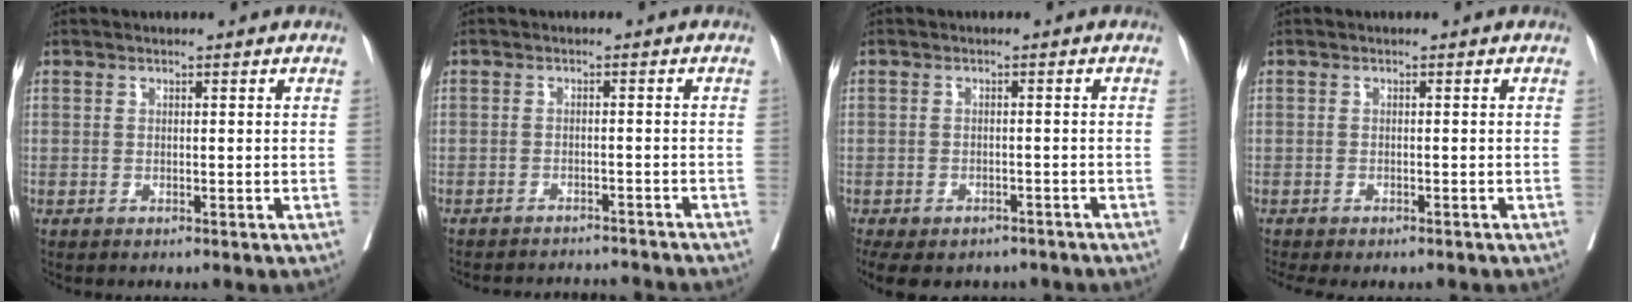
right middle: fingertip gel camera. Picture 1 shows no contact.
{"total": 11.1, "force": [-10.6, 1.7, 2.6], "torque": [-0.040, 0.004, -0.124]}
{"total": 12.7, "force": [-9.4, 6.7, 5.2], "torque": [-0.119, -0.008, -0.110]}
{"total": 4.7, "force": [-4.0, 1.2, 2.0], "torque": [-0.022, 0.001, -0.055]}